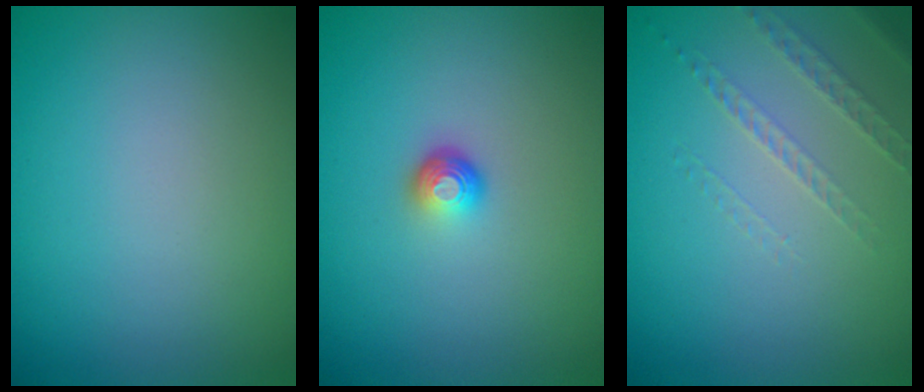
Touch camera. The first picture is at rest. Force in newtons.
{"total": 1.7, "press": 1.2, "slide": 1.2}
{"total": 1.3, "press": 0.9, "slide": 0.9}